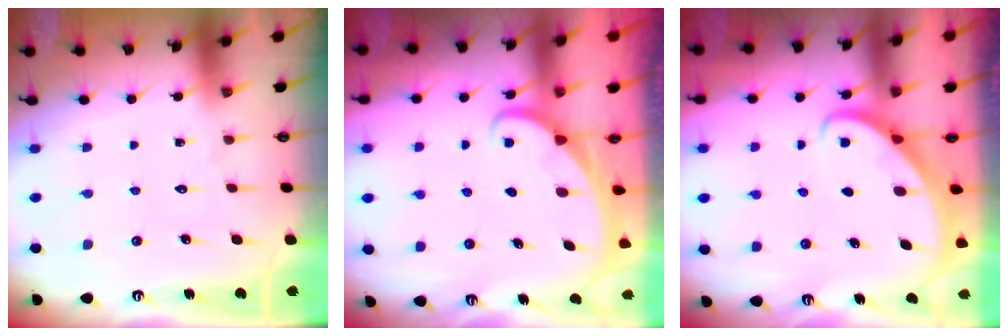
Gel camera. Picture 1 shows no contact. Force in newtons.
{"total": 1.8, "press": 1.8, "slide": 0.1}
{"total": 2.6, "press": 2.6, "slide": 0.2}